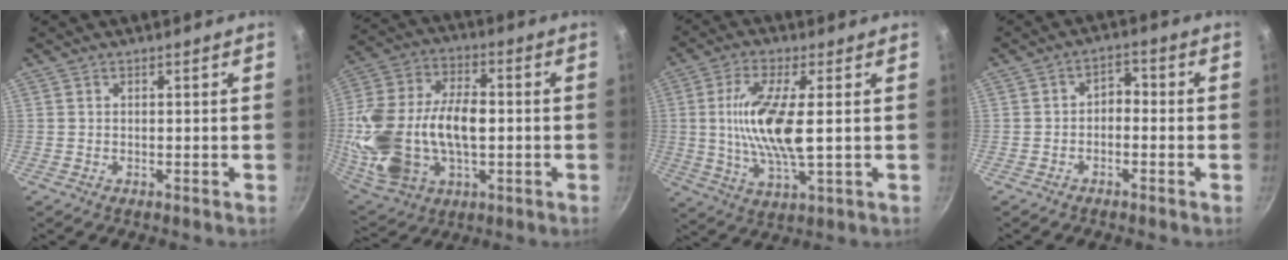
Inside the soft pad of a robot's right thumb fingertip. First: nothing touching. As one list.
[{"total": 22.5, "force": [-1.3, 13.9, 17.7], "torque": [-0.350, 0.023, -0.015]}, {"total": 13.1, "force": [1.0, 3.7, 12.5], "torque": [-0.252, -0.008, 0.017]}, {"total": 3.0, "force": [-1.0, 2.0, 2.0], "torque": [-0.016, 0.021, -0.022]}]